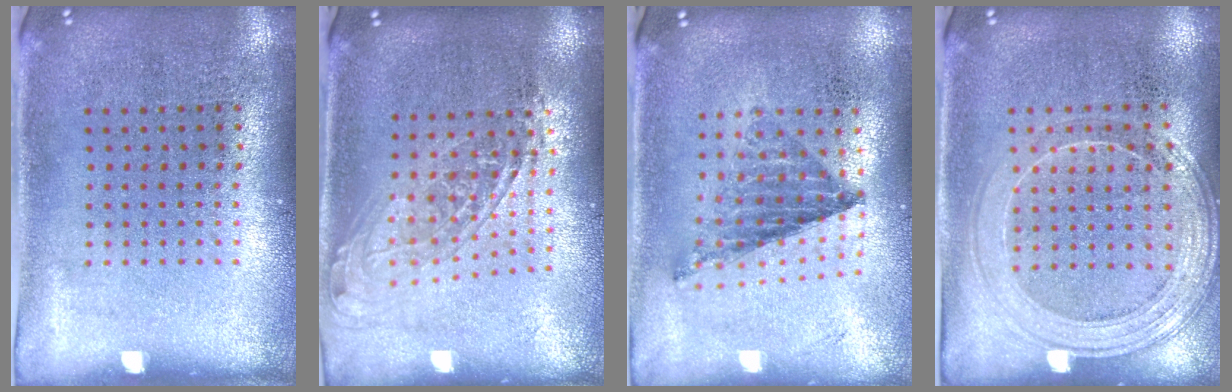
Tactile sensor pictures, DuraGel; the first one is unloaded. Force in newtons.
{"total": 1.7, "press": 1.3, "slide": 1.0}
{"total": 0.8, "press": 0.8, "slide": 0.1}
{"total": 1.5, "press": 1.5, "slide": 0.4}